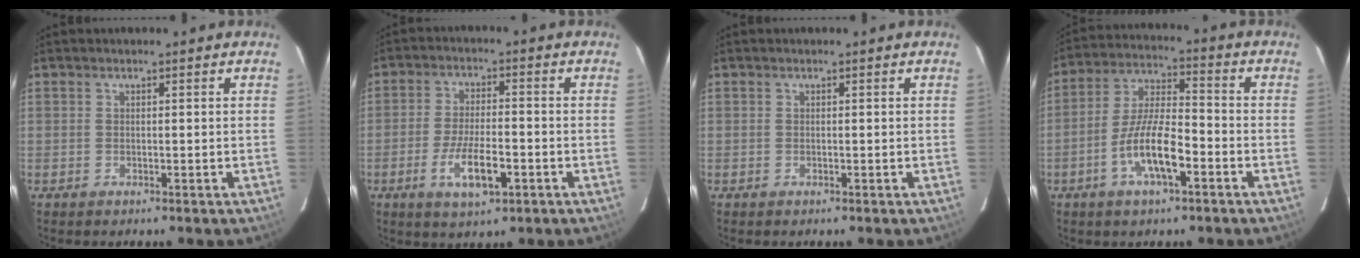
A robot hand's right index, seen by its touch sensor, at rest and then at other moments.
{"total": 8.7, "force": [-3.6, 2.7, 7.5], "torque": [-0.151, -0.012, -0.061]}
{"total": 0.0}
{"total": 10.9, "force": [-4.7, 3.0, 9.3], "torque": [-0.190, -0.001, -0.088]}